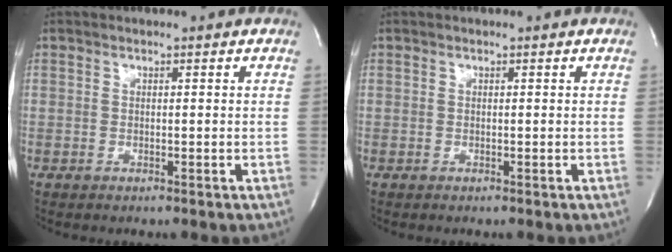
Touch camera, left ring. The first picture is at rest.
{"total": 0.0}